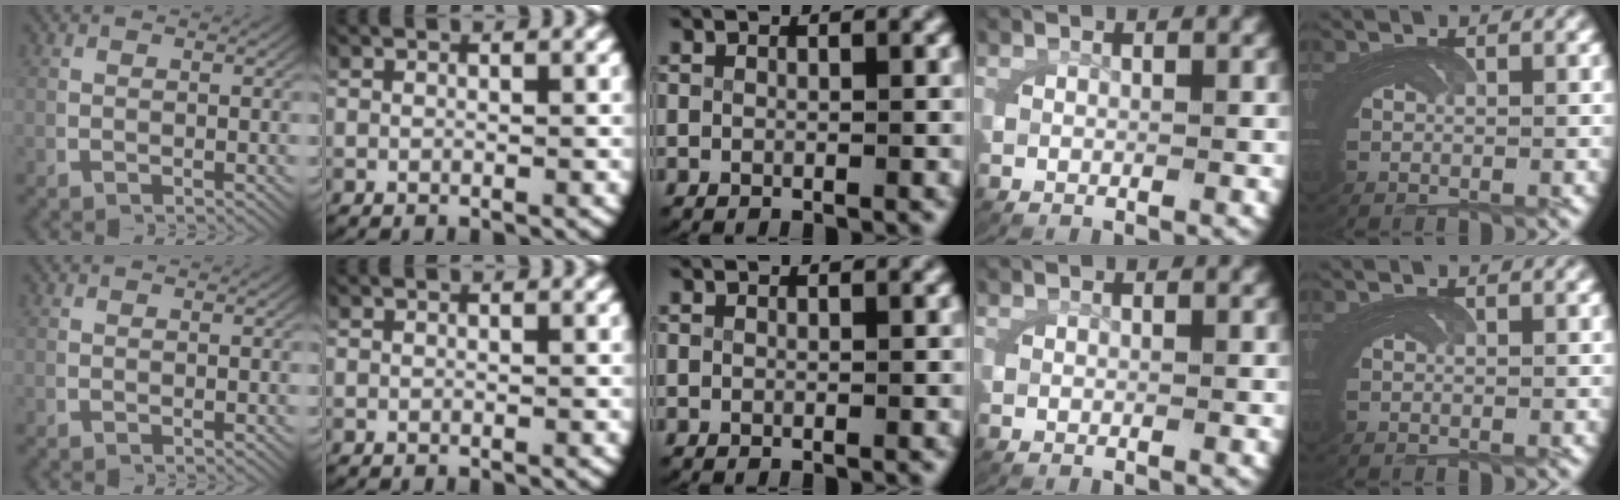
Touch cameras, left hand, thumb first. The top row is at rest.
{}